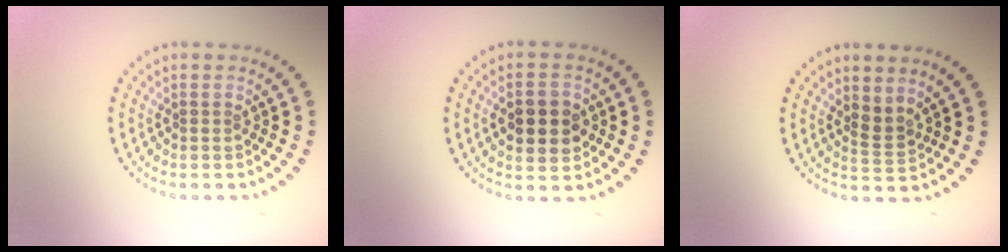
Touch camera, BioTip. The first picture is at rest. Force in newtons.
{"total": 3.9, "press": 3.9, "slide": 0.2}
{"total": 1.9, "press": 1.4, "slide": 1.3}